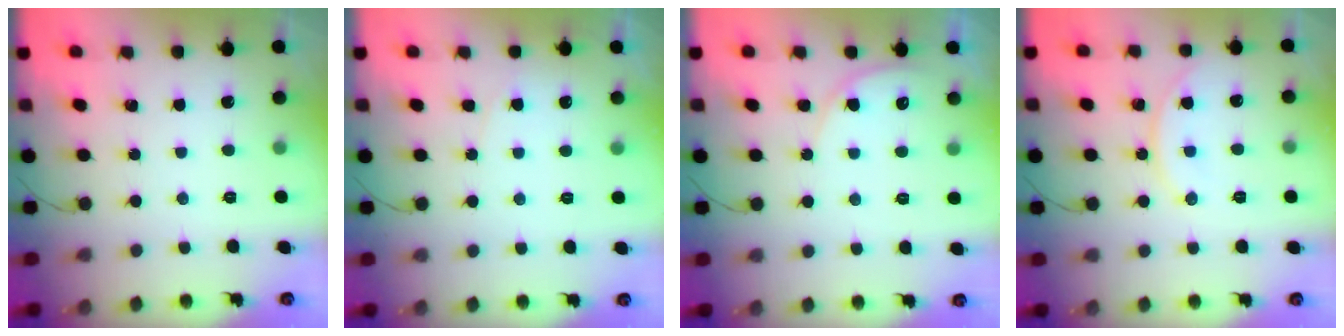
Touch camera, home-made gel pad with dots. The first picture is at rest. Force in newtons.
{"total": 3.4, "press": 3.3, "slide": 0.3}
{"total": 5.7, "press": 5.7, "slide": 0.6}
{"total": 10.2, "press": 10.2, "slide": 0.1}